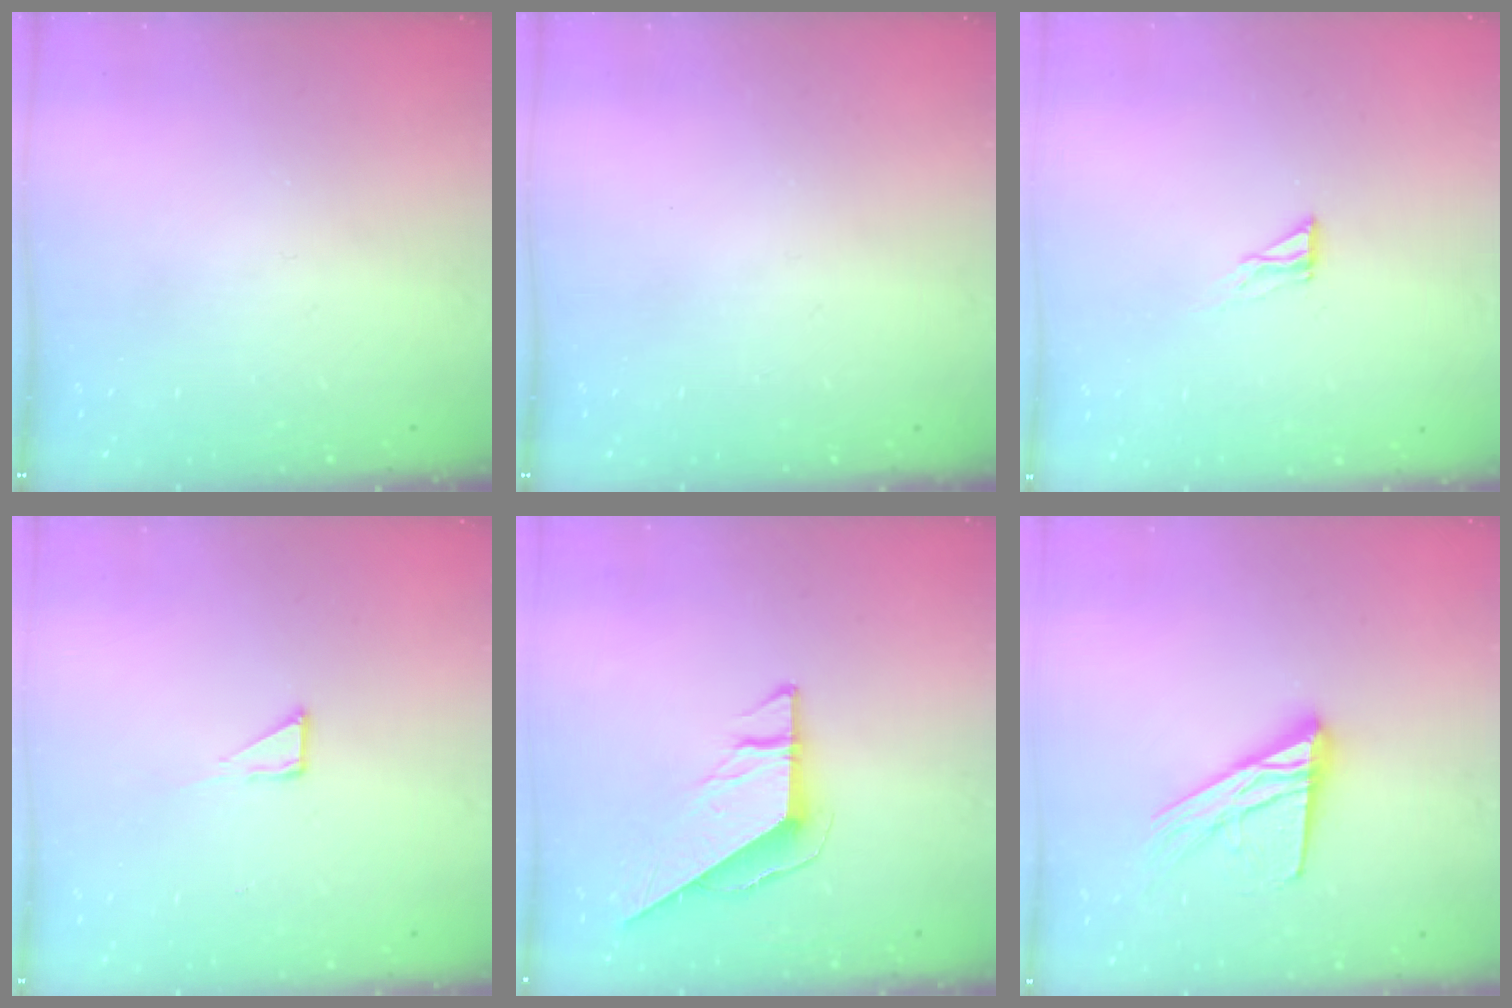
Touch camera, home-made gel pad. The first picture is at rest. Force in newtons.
{"total": 0.0}
{"total": 3.8, "press": 3.8, "slide": 0.4}
{"total": 3.3, "press": 3.3, "slide": 0.3}
{"total": 8.1, "press": 8.1, "slide": 0.6}
{"total": 16.0, "press": 15.9, "slide": 1.3}